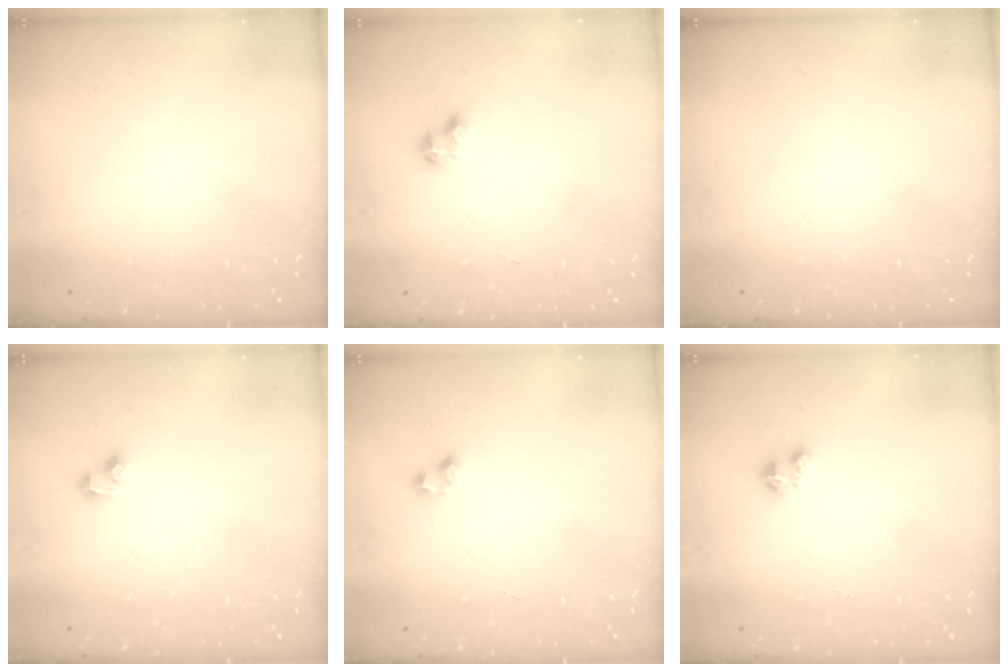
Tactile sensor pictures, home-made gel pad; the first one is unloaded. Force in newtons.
{"total": 3.5, "press": 3.5, "slide": 0.5}
{"total": 0.0}
{"total": 2.7, "press": 2.5, "slide": 1.2}
{"total": 2.2, "press": 1.9, "slide": 1.1}
{"total": 1.6, "press": 1.6, "slide": 0.3}